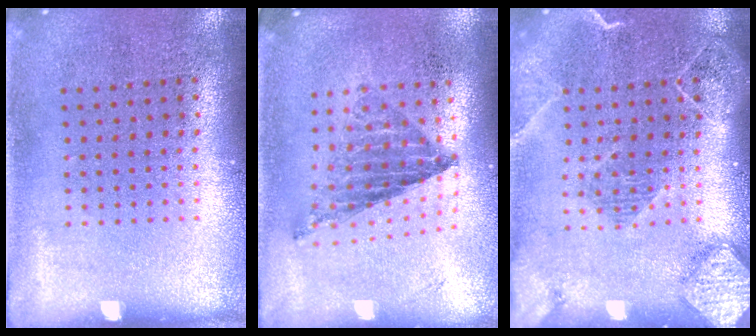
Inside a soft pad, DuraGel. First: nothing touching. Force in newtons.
{"total": 0.9, "press": 0.9, "slide": 0.0}
{"total": 2.2, "press": 2.0, "slide": 1.1}